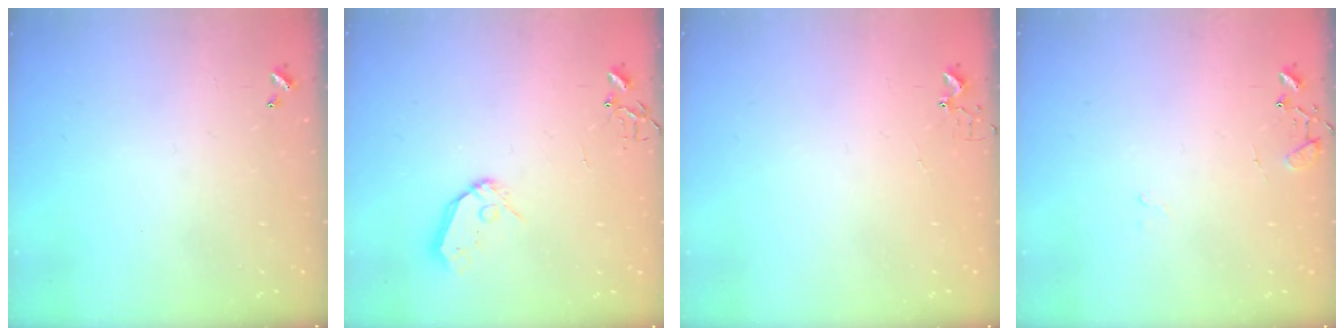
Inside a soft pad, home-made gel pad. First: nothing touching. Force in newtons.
{"total": 8.6, "press": 8.6, "slide": 0.7}
{"total": 2.9, "press": 2.9, "slide": 0.3}
{"total": 9.3, "press": 9.3, "slide": 0.7}